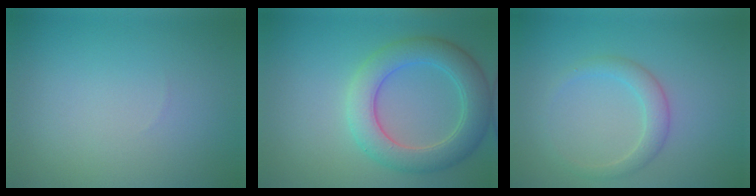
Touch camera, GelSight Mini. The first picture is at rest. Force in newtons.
{"total": 5.9, "press": 5.9, "slide": 0.4}
{"total": 2.2, "press": 2.2, "slide": 0.1}